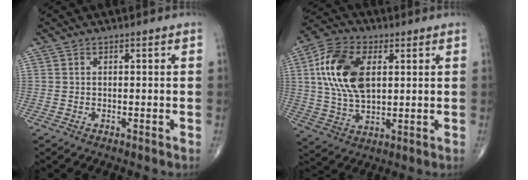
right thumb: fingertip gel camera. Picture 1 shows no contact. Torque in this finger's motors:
{"motor_torque": [-0.63, 1.77, 0.34, -0.05, 0.12]}